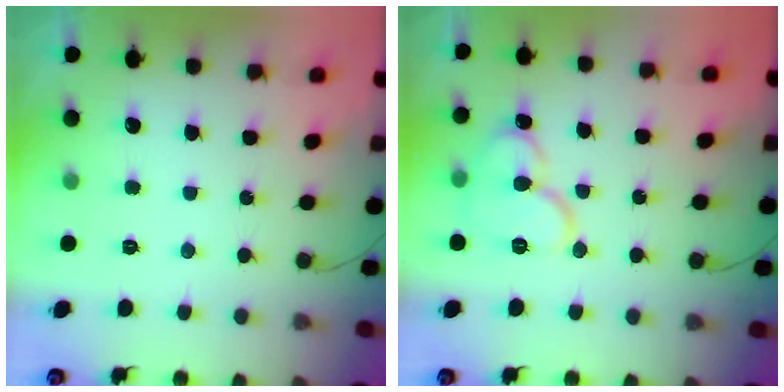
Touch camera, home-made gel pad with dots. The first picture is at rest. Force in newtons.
{"total": 11.7, "press": 11.6, "slide": 1.5}